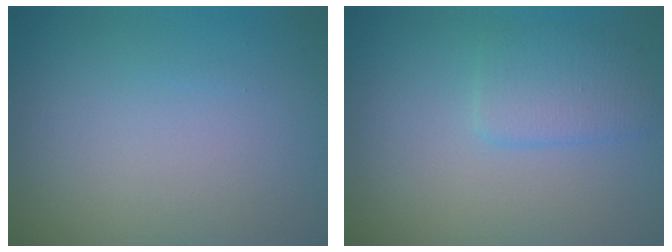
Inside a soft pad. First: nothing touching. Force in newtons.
{"total": 2.5, "press": 2.5, "slide": 0.1}